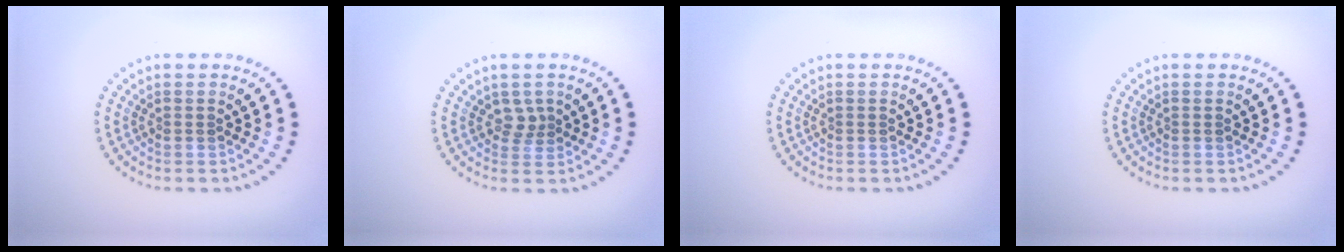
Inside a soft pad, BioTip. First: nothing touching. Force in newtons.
{"total": 1.3, "press": 1.0, "slide": 0.9}
{"total": 0.0}
{"total": 0.0}